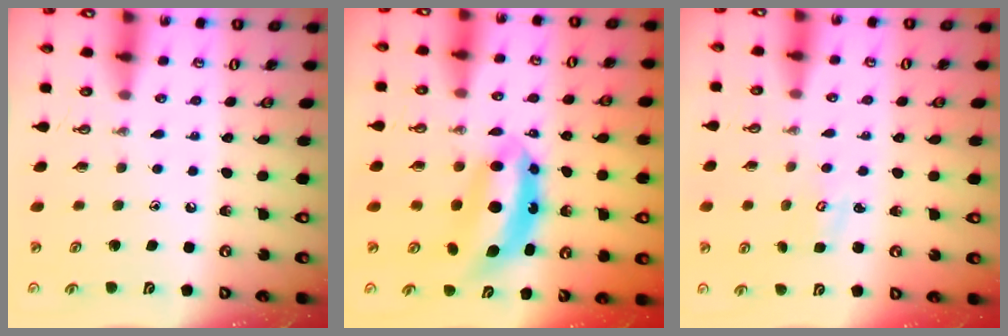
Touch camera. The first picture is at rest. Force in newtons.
{"total": 6.8, "press": 6.8, "slide": 0.6}
{"total": 2.2, "press": 2.2, "slide": 0.3}